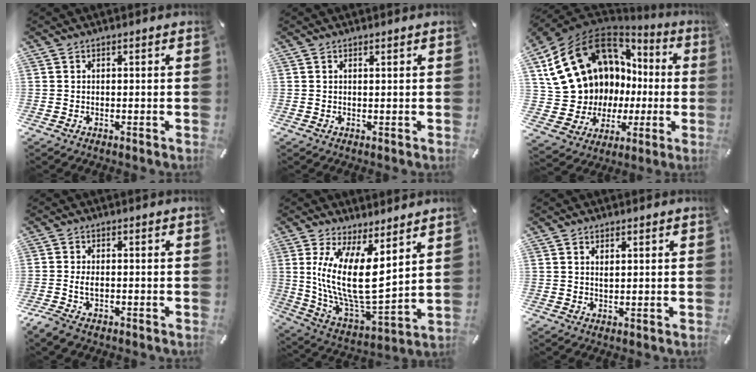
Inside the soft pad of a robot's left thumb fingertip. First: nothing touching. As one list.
[{"total": 0.7, "force": [0.5, 0.0, 0.4], "torque": [-0.007, -0.001, 0.010]}, {"total": 17.6, "force": [7.5, 14.0, 7.6], "torque": [-0.152, -0.066, 0.172]}, {"total": 3.4, "force": [-1.1, 1.8, 2.7], "torque": [-0.060, 0.003, -0.022]}, {"total": 17.3, "force": [5.6, 7.0, 14.8], "torque": [-0.317, -0.050, 0.101]}, {"total": 1.4, "force": [0.6, 0.6, 1.1], "torque": [-0.023, 0.000, 0.011]}]